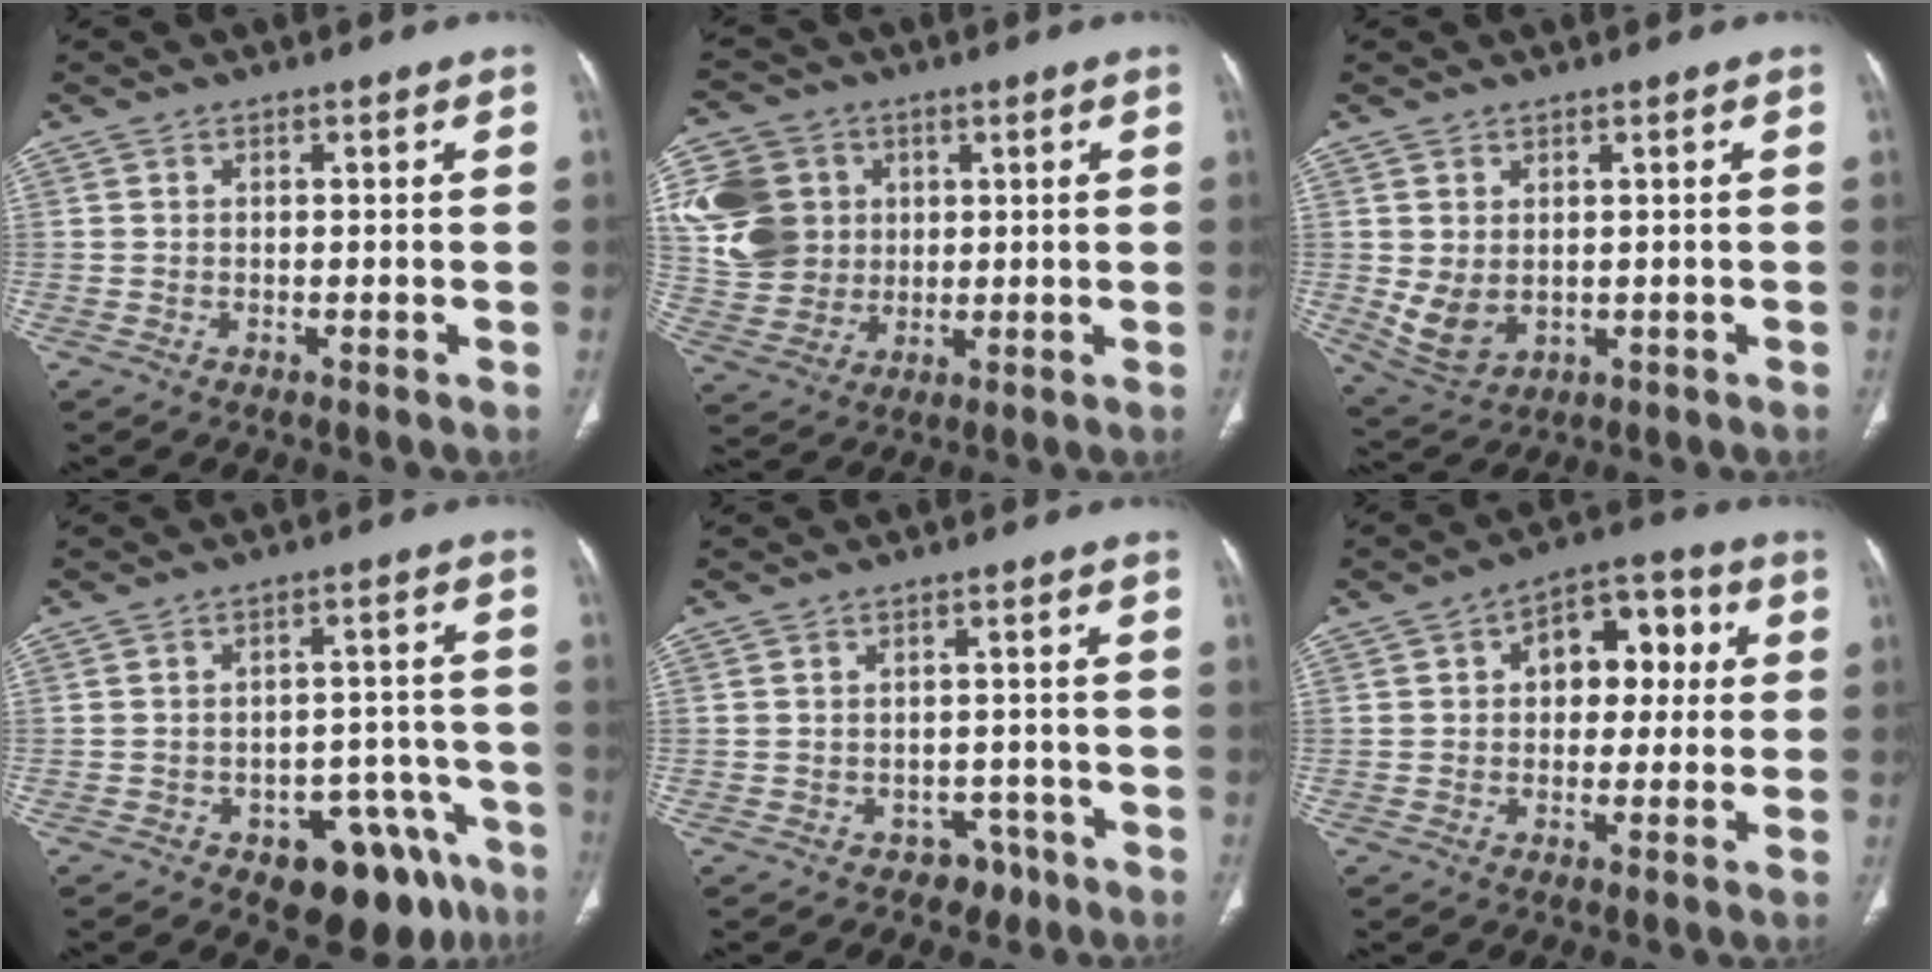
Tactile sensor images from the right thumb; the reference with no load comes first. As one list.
[{"total": 15.3, "force": [3.1, 13.1, 7.1], "torque": [-0.135, 0.007, 0.068]}, {"total": 6.0, "force": [0.2, 4.2, 4.3], "torque": [-0.079, -0.007, 0.025]}, {"total": 13.9, "force": [-8.4, 7.2, 8.4], "torque": [-0.053, 0.067, -0.107]}, {"total": 3.7, "force": [-2.3, 2.8, 0.8], "torque": [0.012, 0.022, -0.028]}, {"total": 10.9, "force": [2.0, 7.1, 8.1], "torque": [-0.072, 0.026, 0.022]}]